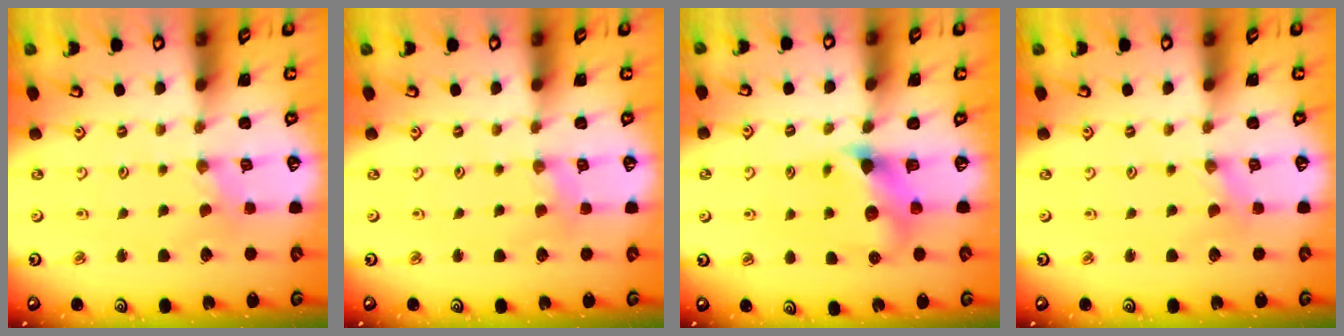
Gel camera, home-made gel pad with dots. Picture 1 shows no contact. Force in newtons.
{"total": 2.8, "press": 2.7, "slide": 0.5}
{"total": 6.3, "press": 6.3, "slide": 0.6}
{"total": 0.0}